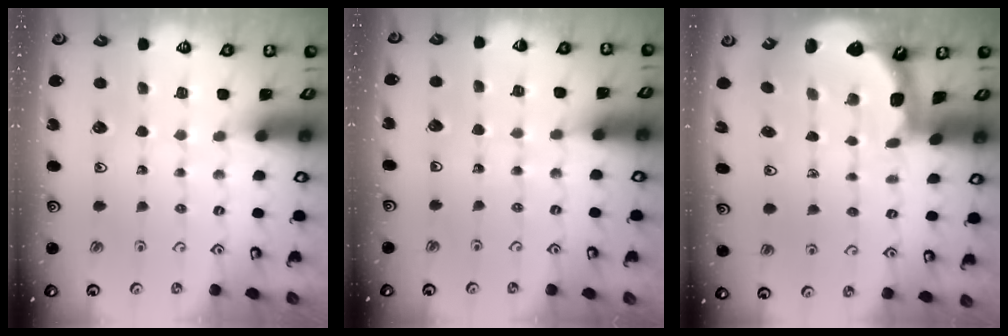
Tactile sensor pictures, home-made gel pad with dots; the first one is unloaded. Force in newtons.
{"total": 2.6, "press": 2.6, "slide": 0.2}
{"total": 2.7, "press": 1.5, "slide": 2.3}